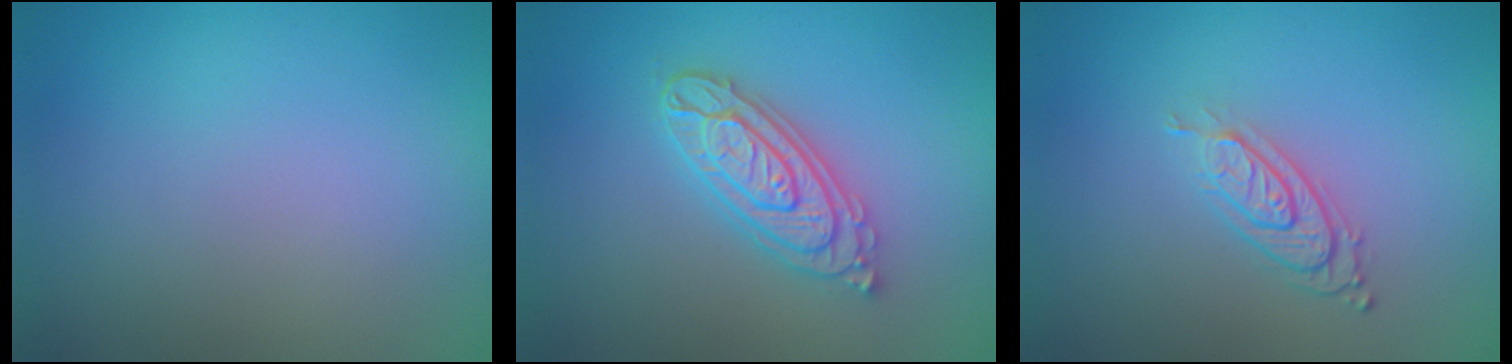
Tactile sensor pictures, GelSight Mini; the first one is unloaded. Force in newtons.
{"total": 4.3, "press": 4.3, "slide": 0.6}
{"total": 3.1, "press": 2.1, "slide": 2.3}